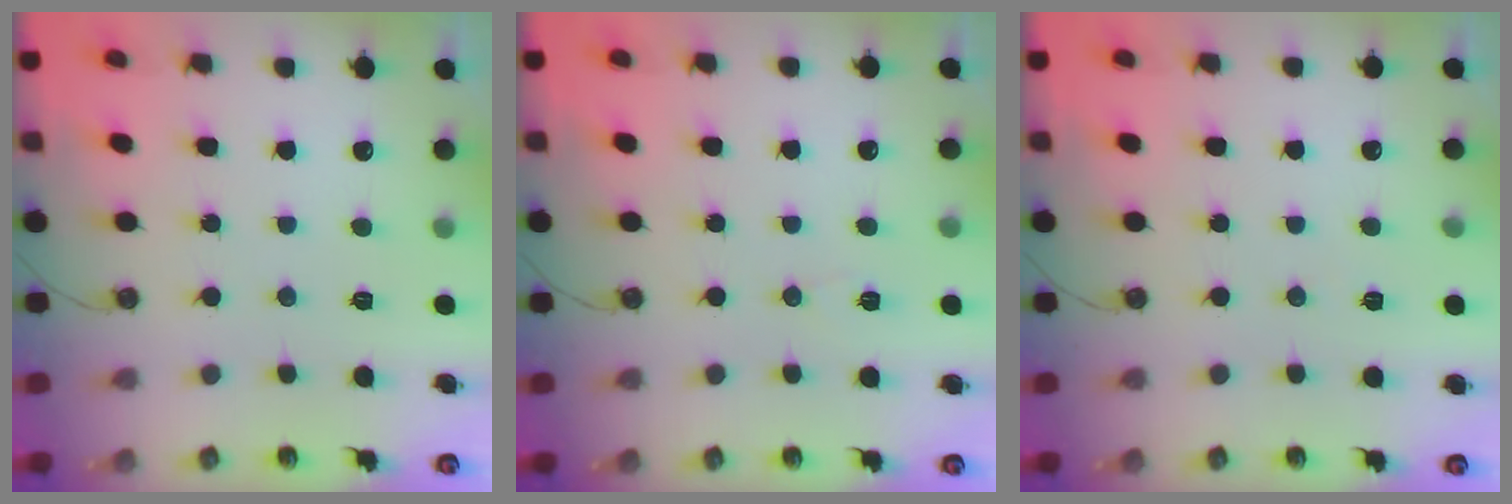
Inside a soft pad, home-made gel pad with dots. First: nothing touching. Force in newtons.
{"total": 4.7, "press": 4.5, "slide": 1.3}
{"total": 4.9, "press": 2.3, "slide": 4.2}